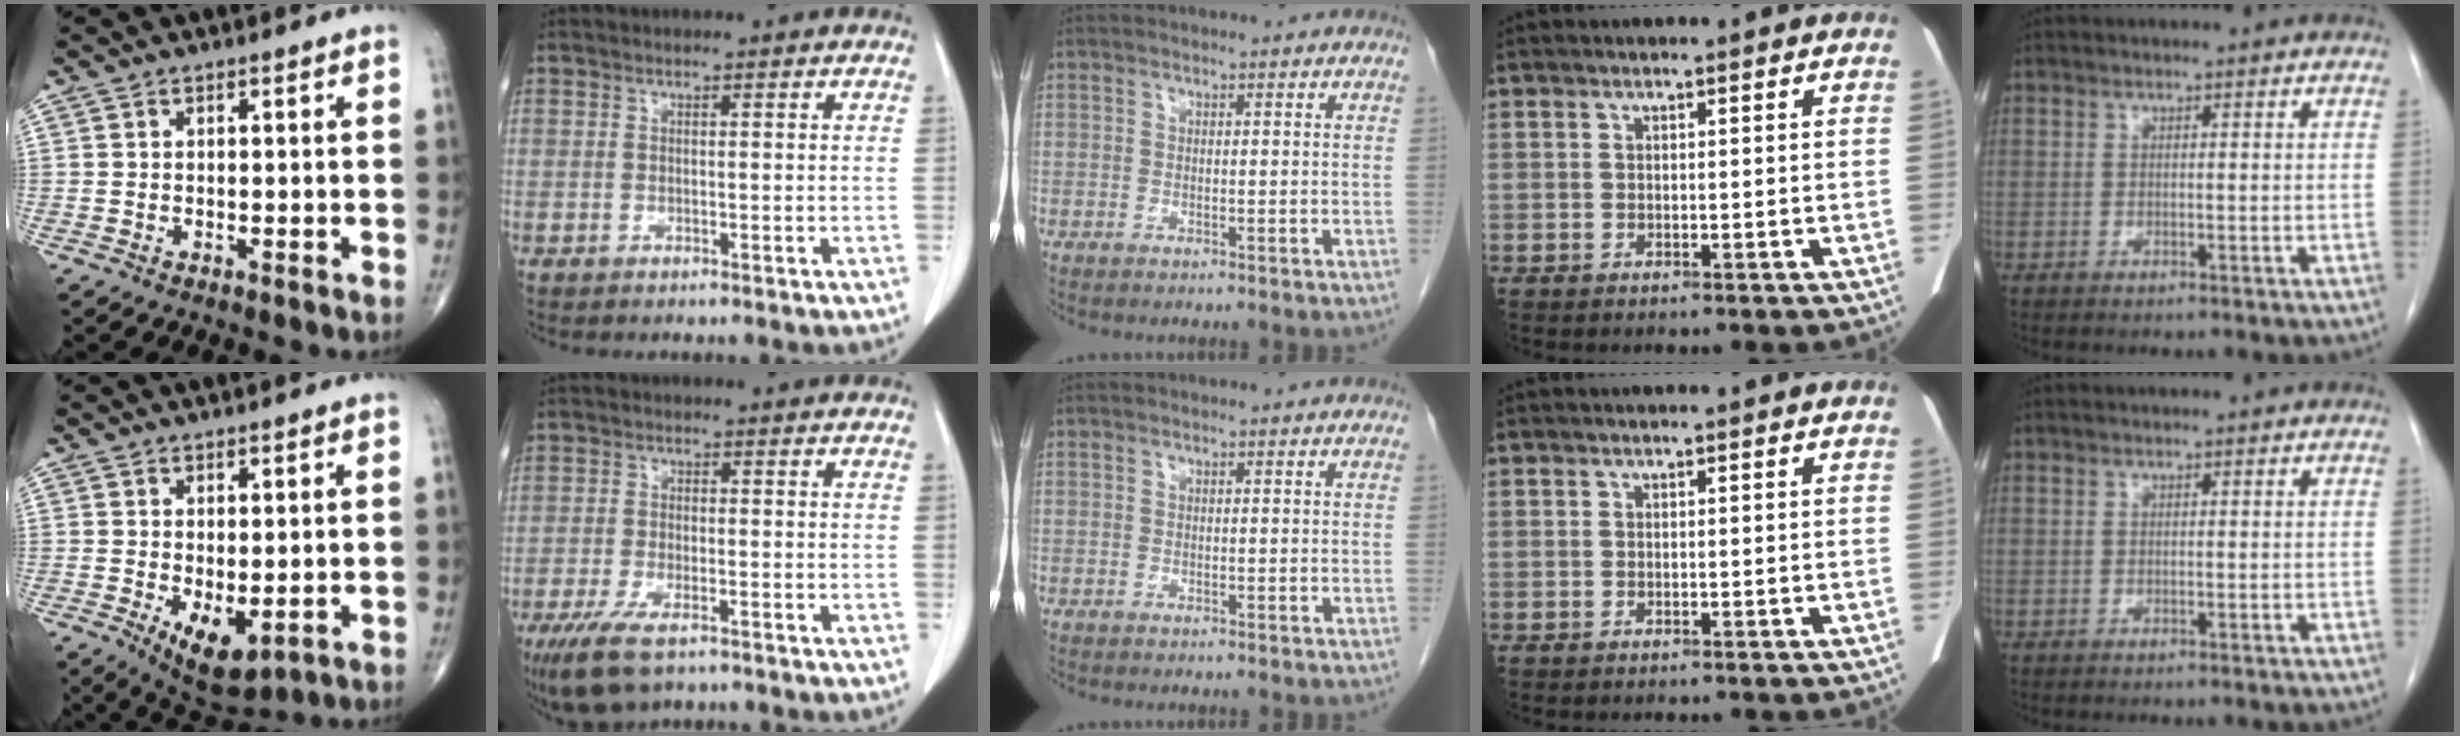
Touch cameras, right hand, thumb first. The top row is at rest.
{"thumb": {"total": 7.7, "force": [-1.8, 3.8, 6.4], "torque": [-0.093, -0.017, -0.012]}, "index": {"total": 9.2, "force": [-6.1, 3.3, 6.1], "torque": [-0.118, -0.018, -0.104]}}